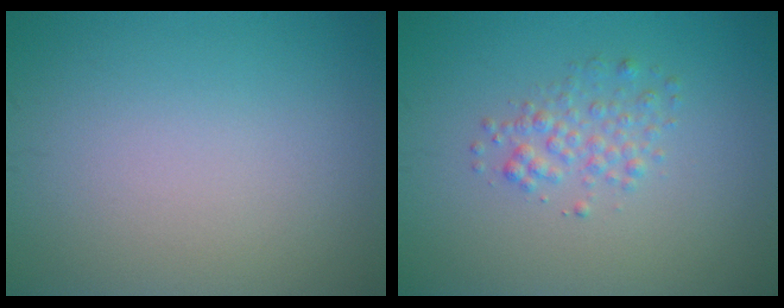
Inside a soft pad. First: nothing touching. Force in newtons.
{"total": 2.0, "press": 2.0, "slide": 0.1}